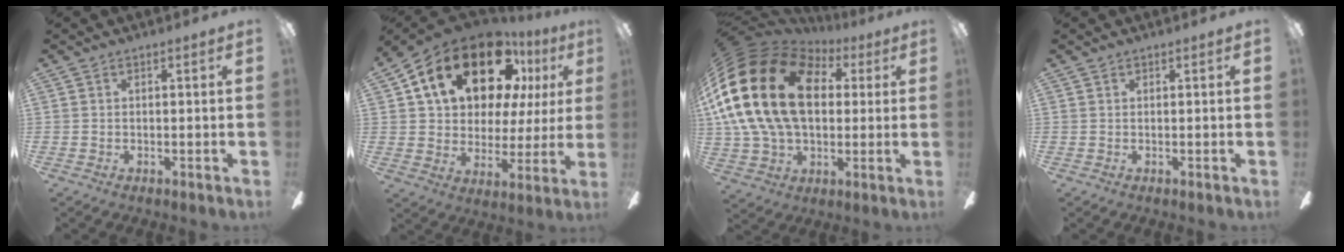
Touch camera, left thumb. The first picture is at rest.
{"total": 23.7, "force": [12.8, 13.0, 15.2], "torque": [-0.274, -0.058, 0.216]}
{"total": 27.6, "force": [4.8, 19.2, 19.2], "torque": [-0.402, -0.001, 0.084]}
{"total": 0.0}